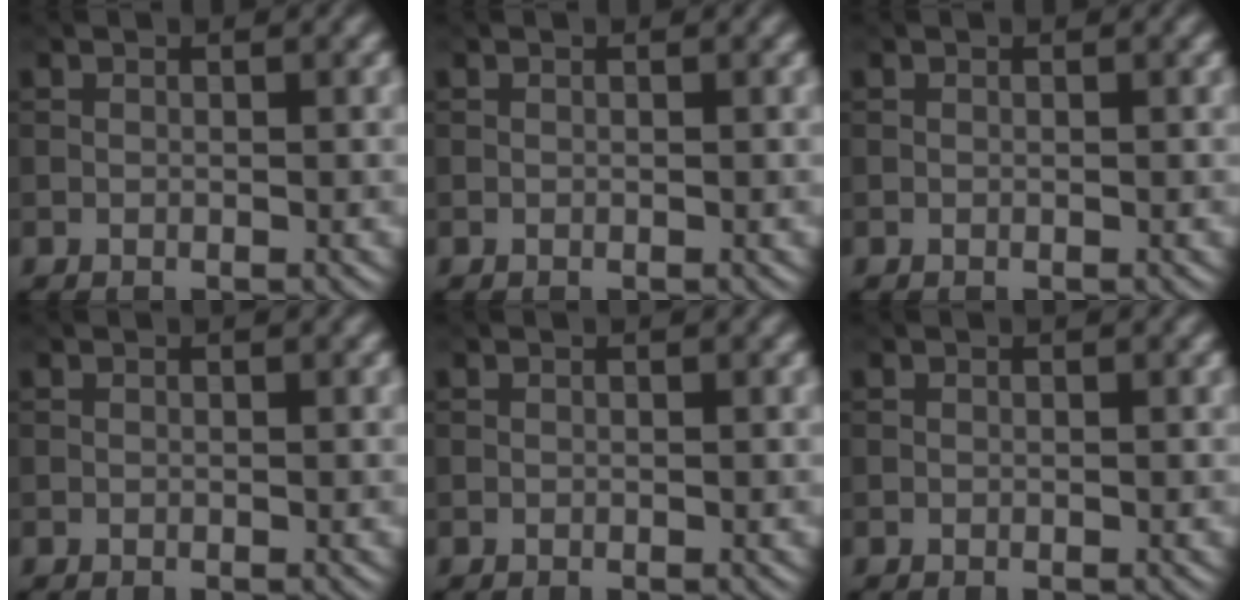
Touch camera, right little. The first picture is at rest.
{"total": 0.0}
{"total": 0.0}
{"total": 0.0}
{"total": 0.0}
{"total": 0.0}